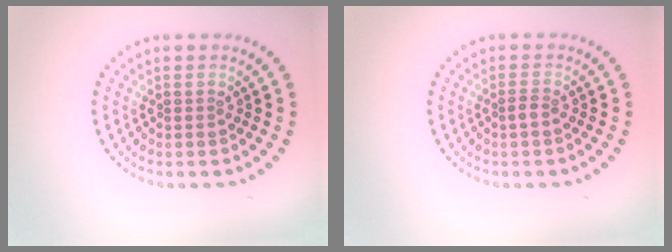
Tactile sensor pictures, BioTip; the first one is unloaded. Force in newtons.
{"total": 0.9, "press": 0.6, "slide": 0.6}